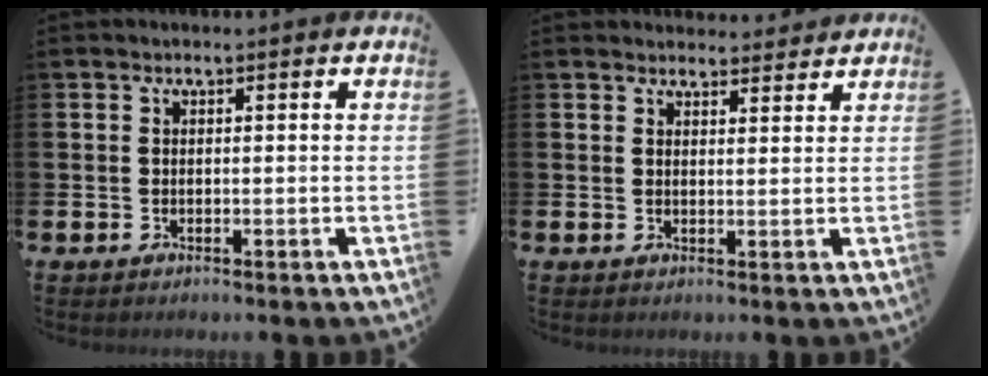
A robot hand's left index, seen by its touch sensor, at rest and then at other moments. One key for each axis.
{"total": 2.9, "fx": 2.8, "fy": 0.5, "fz": -0.1, "tx": 0.009, "ty": -0.019, "tz": 0.048}